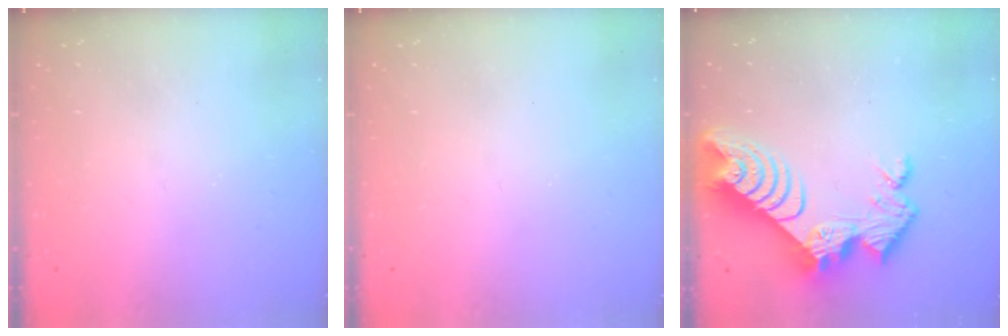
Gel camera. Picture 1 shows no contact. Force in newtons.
{"total": 0.0}
{"total": 16.6, "press": 16.6, "slide": 1.4}